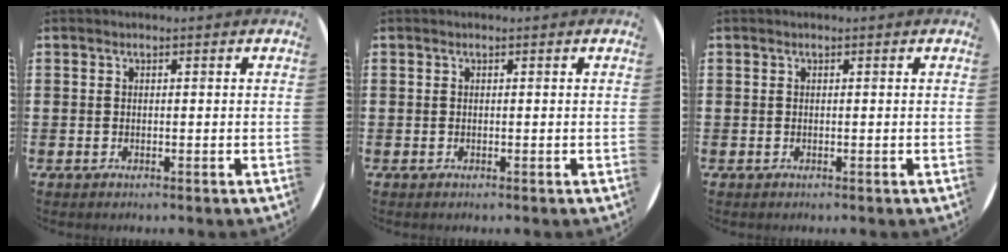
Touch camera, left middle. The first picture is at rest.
{"total": 0.0}
{"total": 0.0}